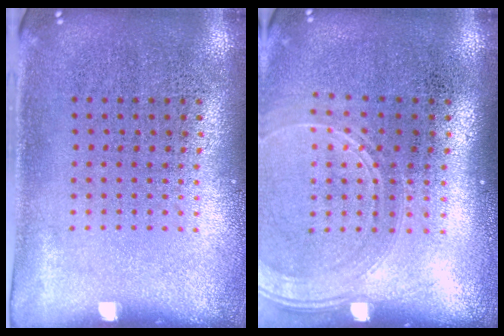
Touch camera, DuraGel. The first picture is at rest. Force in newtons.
{"total": 1.7, "press": 1.6, "slide": 0.6}